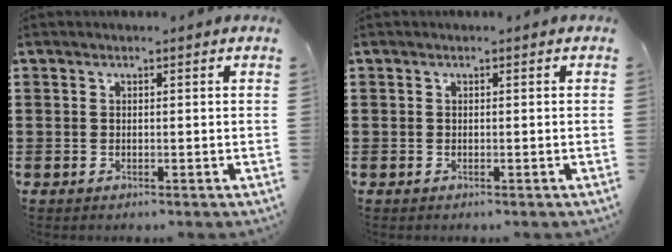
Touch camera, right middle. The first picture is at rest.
{"total": 0.0}